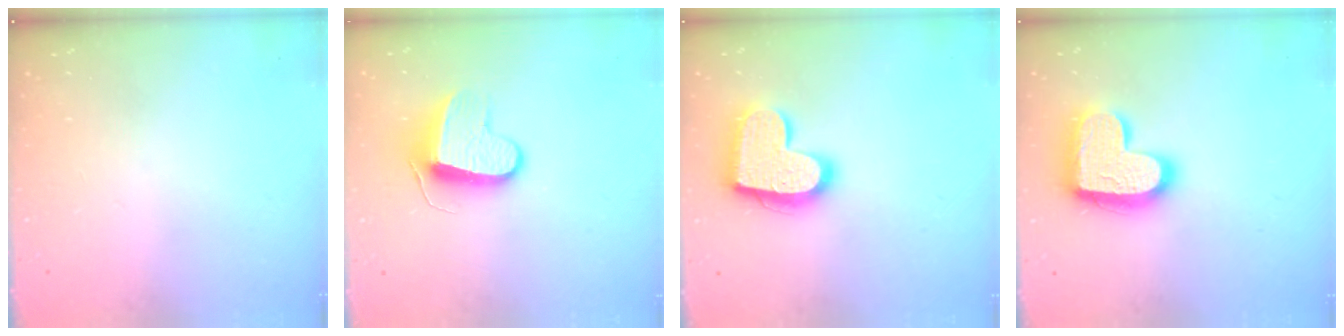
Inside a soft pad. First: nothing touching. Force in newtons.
{"total": 9.2, "press": 9.2, "slide": 0.2}
{"total": 17.6, "press": 17.5, "slide": 1.3}
{"total": 19.4, "press": 19.3, "slide": 1.4}